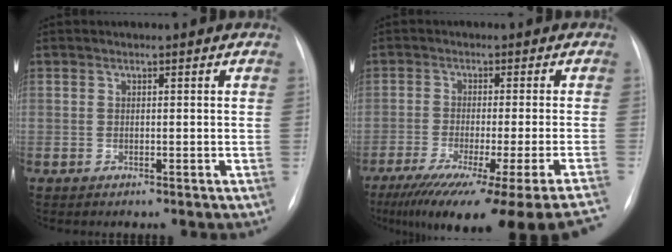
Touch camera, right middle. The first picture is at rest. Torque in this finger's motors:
{"motor_torque": [1.18, -0.96, 0.91, 0.17]}